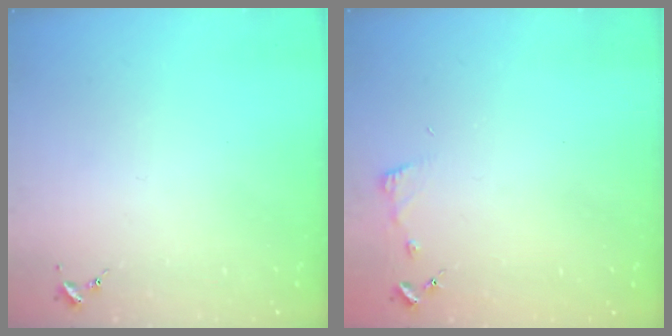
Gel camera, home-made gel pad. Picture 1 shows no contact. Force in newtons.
{"total": 2.9, "press": 2.9, "slide": 0.3}